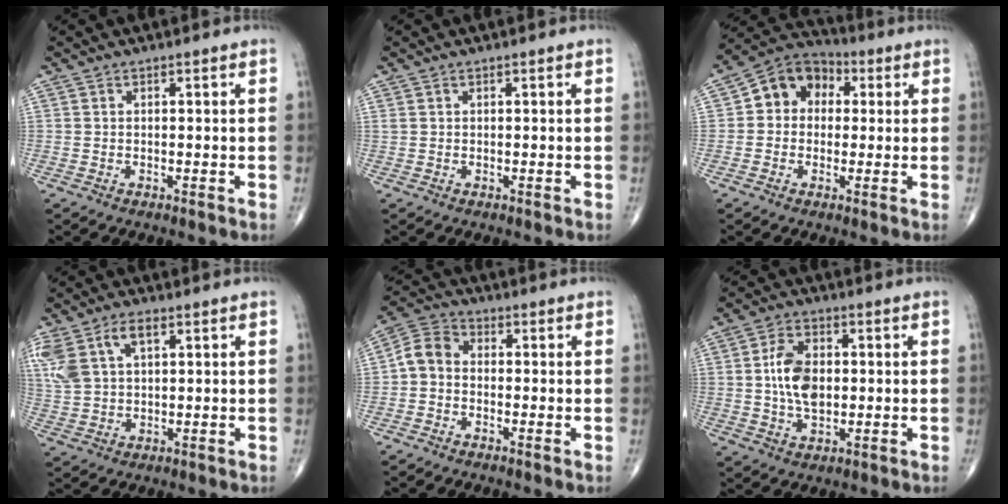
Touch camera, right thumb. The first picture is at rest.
{"total": 0.5, "force": [0.3, 0.2, 0.3], "torque": [-0.007, 0.008, 0.009]}
{"total": 9.8, "force": [1.5, 8.0, 5.5], "torque": [-0.059, 0.025, 0.008]}
{"total": 10.6, "force": [4.5, 5.8, 7.6], "torque": [-0.177, 0.009, 0.094]}
{"total": 5.7, "force": [-0.7, 4.4, 3.5], "torque": [-0.053, 0.019, -0.033]}
{"total": 8.8, "force": [0.5, 5.3, 7.0], "torque": [-0.121, 0.003, 0.010]}